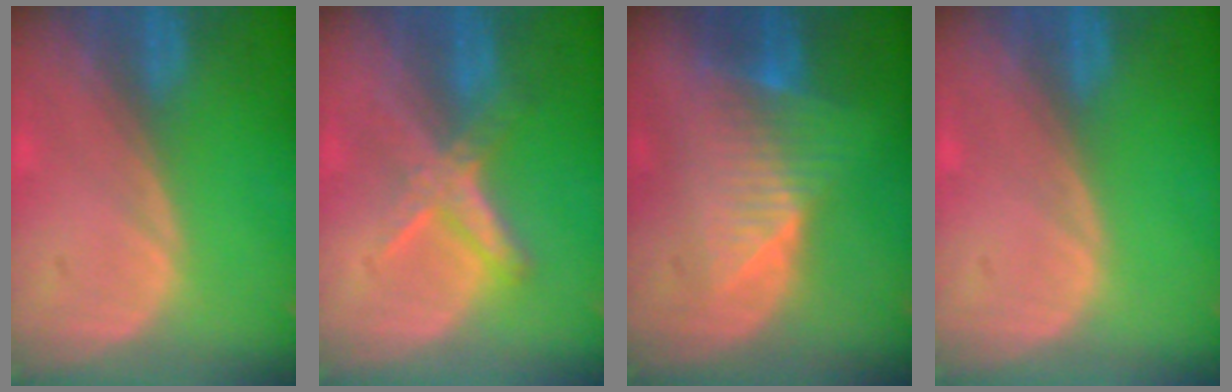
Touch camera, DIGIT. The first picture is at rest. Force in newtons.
{"total": 6.2, "press": 5.5, "slide": 2.7}
{"total": 8.1, "press": 6.9, "slide": 4.3}
{"total": 0.0}